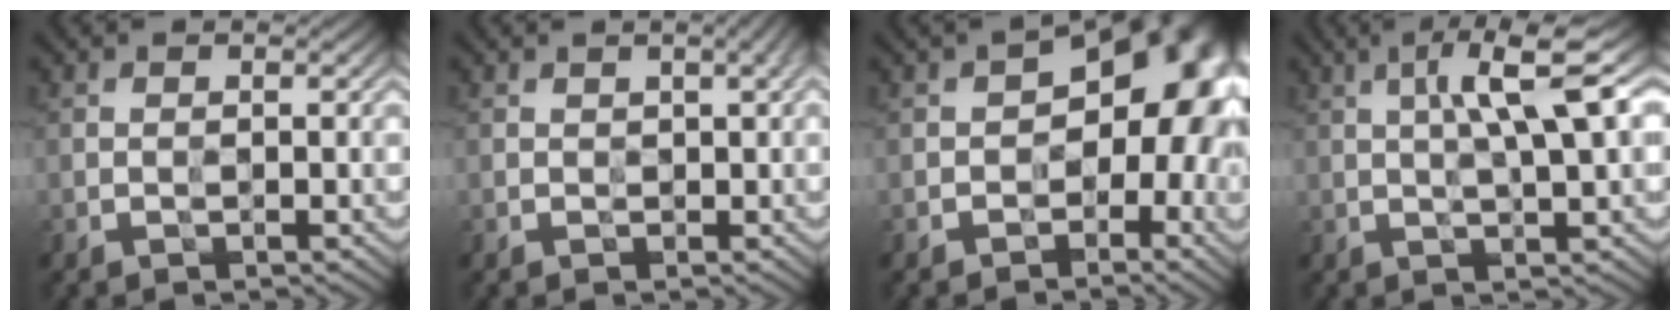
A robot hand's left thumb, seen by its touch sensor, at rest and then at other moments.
{"total": 1.0, "force": [0.5, 0.4, 0.8], "torque": [-0.005, 0.000, 0.009]}
{"total": 11.5, "force": [-0.3, 7.4, 8.8], "torque": [-0.078, 0.012, -0.016]}
{"total": 7.4, "force": [2.4, 1.1, 6.9], "torque": [-0.115, 0.018, 0.043]}